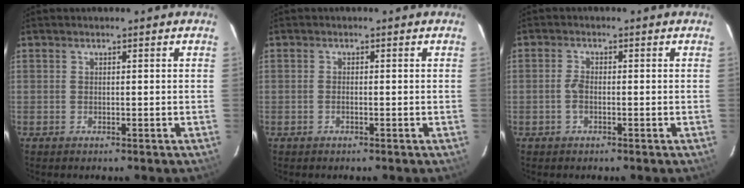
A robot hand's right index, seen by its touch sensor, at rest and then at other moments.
{"total": 0.8, "force": [-0.4, 0.4, 0.6], "torque": [-0.015, 0.001, -0.008]}
{"total": 2.1, "force": [-0.7, 1.0, 1.7], "torque": [-0.041, 0.004, -0.014]}